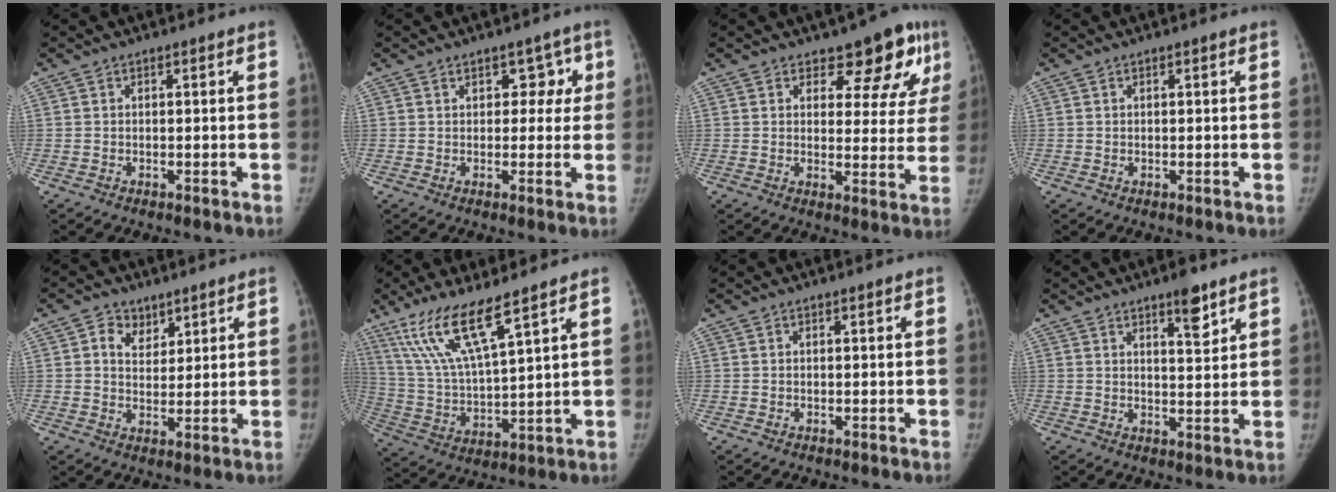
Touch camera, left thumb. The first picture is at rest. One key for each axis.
{"total": 4.5, "fx": 1.9, "fy": 3.3, "fz": 2.4, "tx": 0.014, "ty": -0.003, "tz": 0.018}
{"total": 10.9, "fx": 7.1, "fy": 5.6, "fz": 6.1, "tx": -0.027, "ty": -0.041, "tz": 0.081}
{"total": 0.0}
{"total": 5.0, "fx": 2.7, "fy": 3.7, "fz": 2.0, "tx": -0.012, "ty": -0.016, "tz": 0.048}
{"total": 13.8, "fx": 9.2, "fy": 2.2, "fz": 10.1, "tx": -0.204, "ty": -0.044, "tz": 0.195}
{"total": 0.0}
{"total": 5.6, "fx": 3.7, "fy": 1.4, "fz": 3.9, "tx": -0.046, "ty": -0.026, "tz": 0.055}